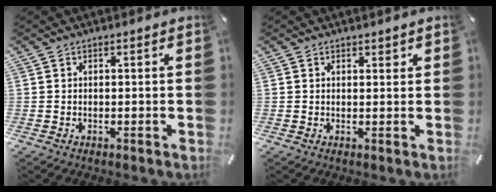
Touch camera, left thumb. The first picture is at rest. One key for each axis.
{"total": 1.1, "fx": 0.8, "fy": 0.6, "fz": 0.3, "tx": 0.002, "ty": -0.003, "tz": 0.014}